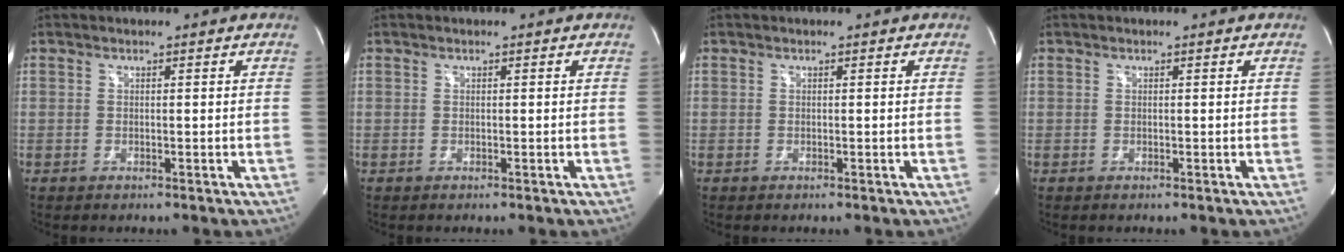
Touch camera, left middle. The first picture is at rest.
{"total": 0.0}
{"total": 0.0}
{"total": 0.0}